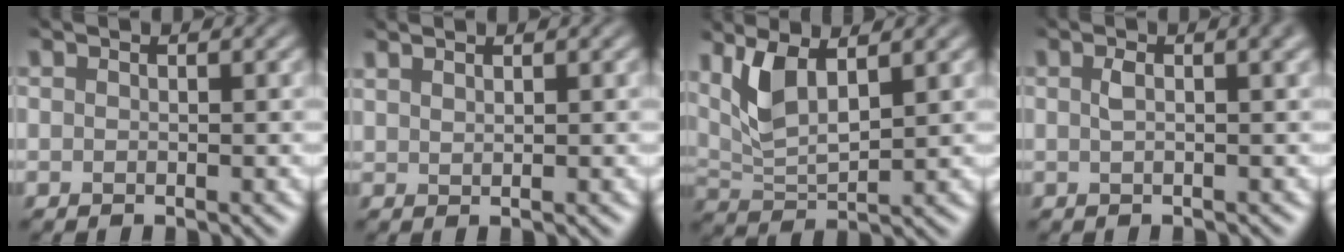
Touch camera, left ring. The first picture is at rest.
{"total": 1.3, "force": [1.2, -0.2, 0.4], "torque": [-0.012, 0.004, 0.026]}
{"total": 3.5, "force": [2.1, 0.6, 2.8], "torque": [-0.071, -0.005, 0.049]}
{"total": 2.9, "force": [0.5, 1.0, 2.7], "torque": [-0.036, 0.009, 0.009]}